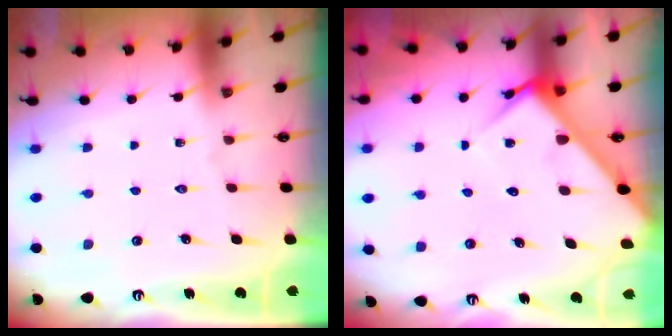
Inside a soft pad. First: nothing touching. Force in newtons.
{"total": 5.3, "press": 5.3, "slide": 0.4}